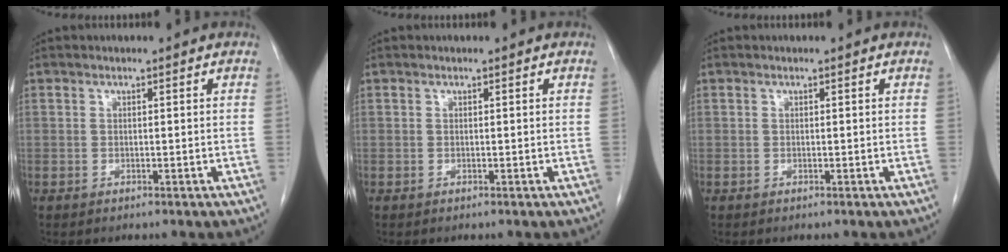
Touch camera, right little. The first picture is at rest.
{"total": 0.0}
{"total": 0.0}